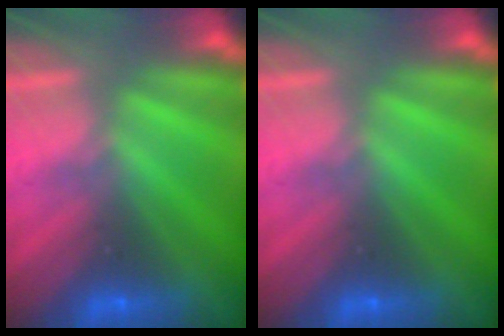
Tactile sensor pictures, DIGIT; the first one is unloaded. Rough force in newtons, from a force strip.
{"total": 0.0}